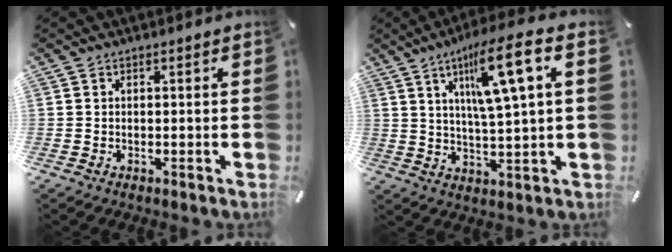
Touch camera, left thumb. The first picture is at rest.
{"total": 13.5, "force": [5.9, 2.2, 12.0], "torque": [-0.201, -0.019, 0.091]}